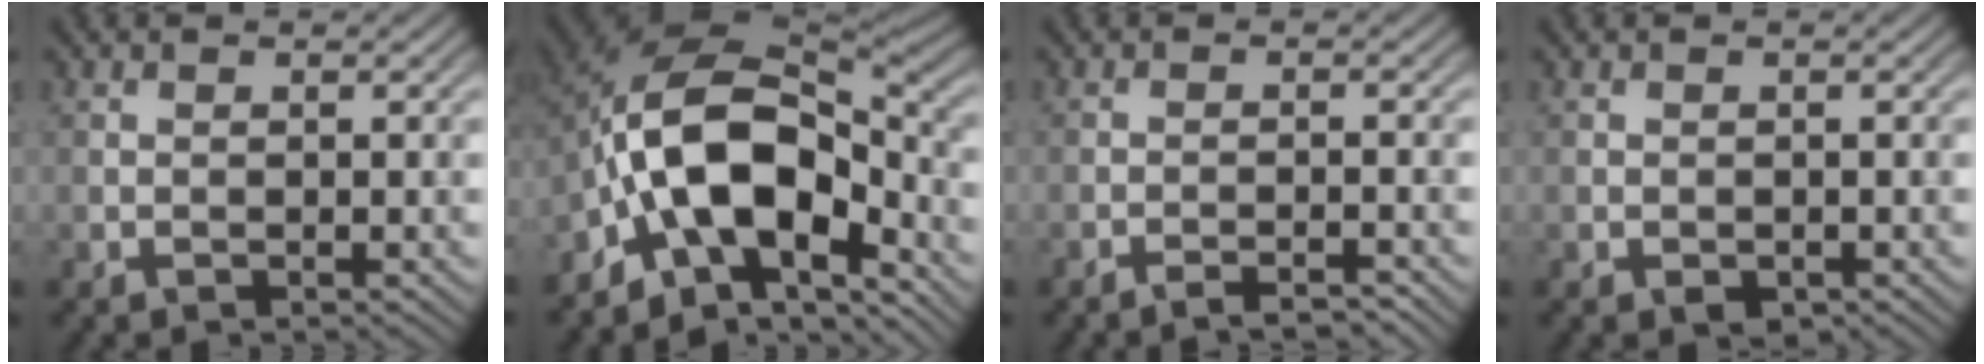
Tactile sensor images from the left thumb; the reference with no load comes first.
{"total": 14.5, "force": [-5.6, 8.2, 10.6], "torque": [-0.178, -0.011, -0.116]}
{"total": 2.8, "force": [-2.4, 0.2, 1.4], "torque": [-0.016, 0.006, -0.045]}
{"total": 1.2, "force": [-0.6, 0.7, 0.7], "torque": [-0.012, -0.007, -0.008]}